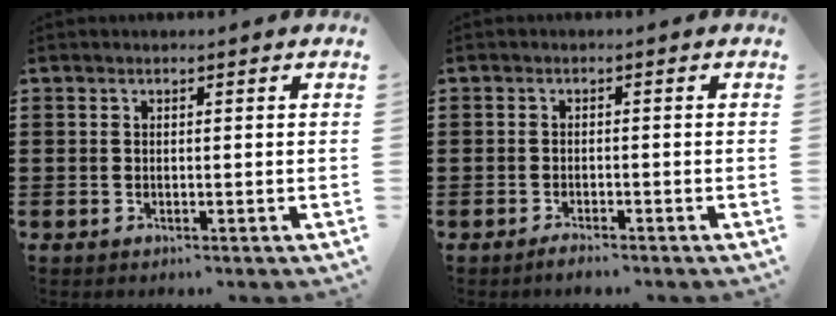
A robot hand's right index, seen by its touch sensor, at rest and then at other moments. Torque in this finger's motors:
{"motor_torque": [0.69, 1.45, -0.50, -0.21]}